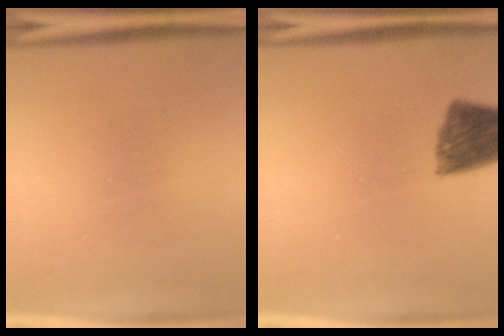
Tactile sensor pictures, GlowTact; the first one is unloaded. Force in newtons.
{"total": 8.6}